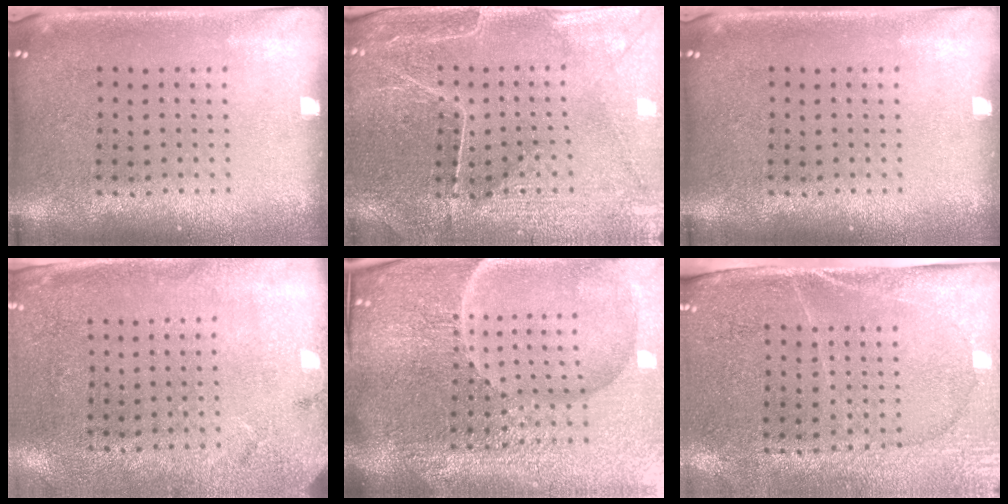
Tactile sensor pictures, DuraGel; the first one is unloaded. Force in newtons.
{"total": 1.3, "press": 1.3, "slide": 0.3}
{"total": 0.0}
{"total": 2.7, "press": 2.2, "slide": 1.6}
{"total": 6.0, "press": 5.5, "slide": 2.4}
{"total": 2.9, "press": 2.5, "slide": 1.4}